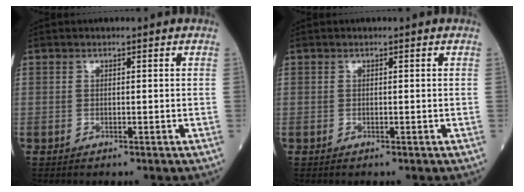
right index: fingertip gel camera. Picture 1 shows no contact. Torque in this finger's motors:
{"motor_torque": [0.00, 0.00, 0.00, 0.00]}